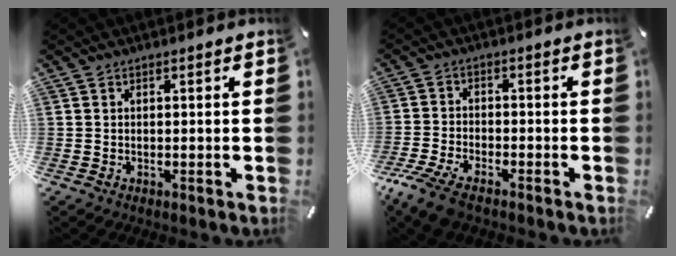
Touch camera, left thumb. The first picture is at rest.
{"total": 6.5, "force": [-4.8, 2.4, 3.7], "torque": [-0.096, 0.005, -0.094]}